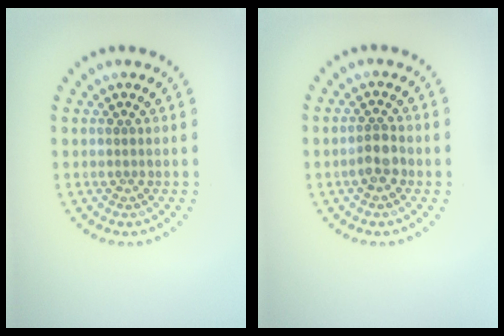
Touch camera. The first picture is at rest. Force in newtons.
{"total": 2.0, "press": 1.9, "slide": 0.7}